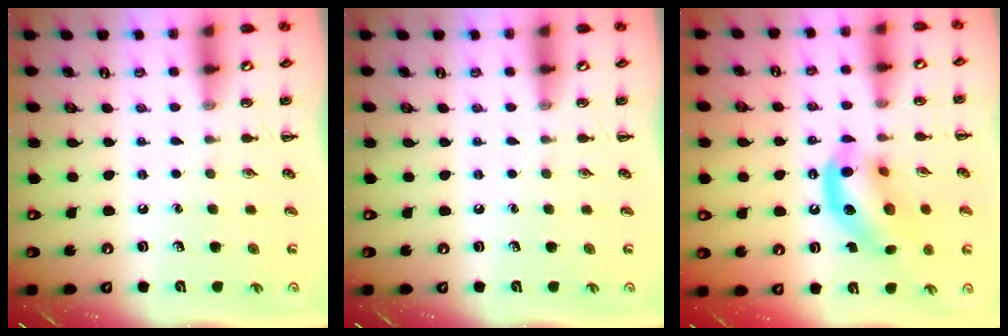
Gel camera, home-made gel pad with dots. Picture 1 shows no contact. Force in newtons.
{"total": 0.0}
{"total": 14.0, "press": 13.7, "slide": 3.1}